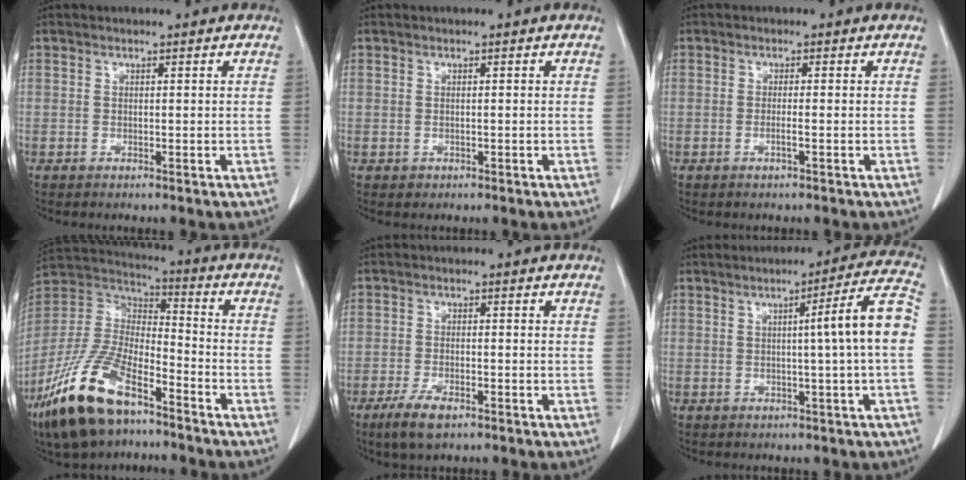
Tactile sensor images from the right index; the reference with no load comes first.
{"total": 1.4, "force": [-0.4, 1.2, 0.5], "torque": [-0.008, 0.004, 0.002]}
{"total": 1.5, "force": [-0.6, 0.1, 1.4], "torque": [-0.027, 0.000, -0.011]}
{"total": 19.9, "force": [-12.5, 7.4, 13.6], "torque": [-0.316, -0.022, -0.240]}
{"total": 5.6, "force": [-3.5, 2.0, 3.8], "torque": [-0.083, -0.008, -0.059]}
{"total": 9.2, "force": [0.0, -1.0, 9.1], "torque": [-0.125, 0.014, -0.001]}